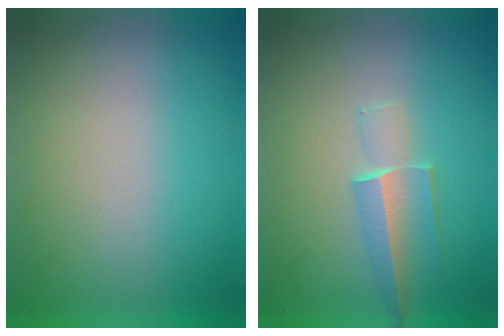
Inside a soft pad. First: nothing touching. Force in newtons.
{"total": 1.8}